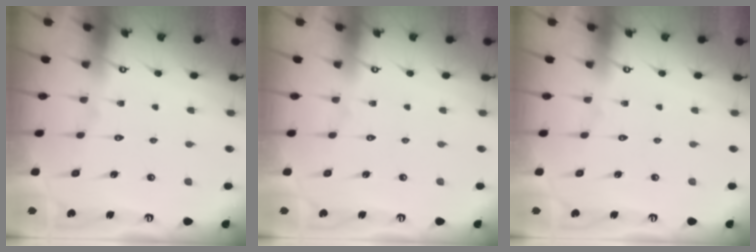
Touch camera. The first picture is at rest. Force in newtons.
{"total": 0.0}
{"total": 0.0}